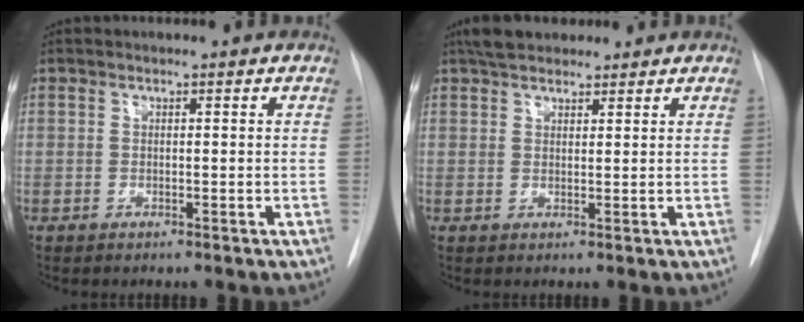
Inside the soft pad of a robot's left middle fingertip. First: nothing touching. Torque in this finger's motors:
{"motor_torque": [0.45, -0.45, 0.00, 0.01]}